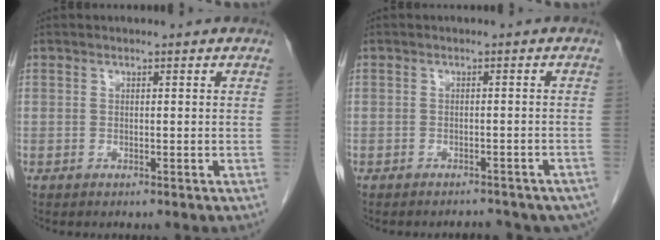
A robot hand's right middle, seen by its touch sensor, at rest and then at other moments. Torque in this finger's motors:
{"motor_torque": [1.08, -1.06, 0.05, 0.03]}